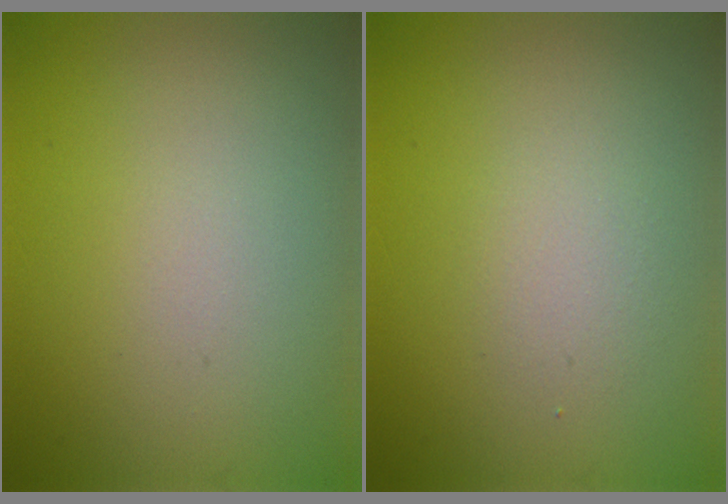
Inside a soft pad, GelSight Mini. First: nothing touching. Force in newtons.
{"total": 1.4, "press": 1.4, "slide": 0.1}